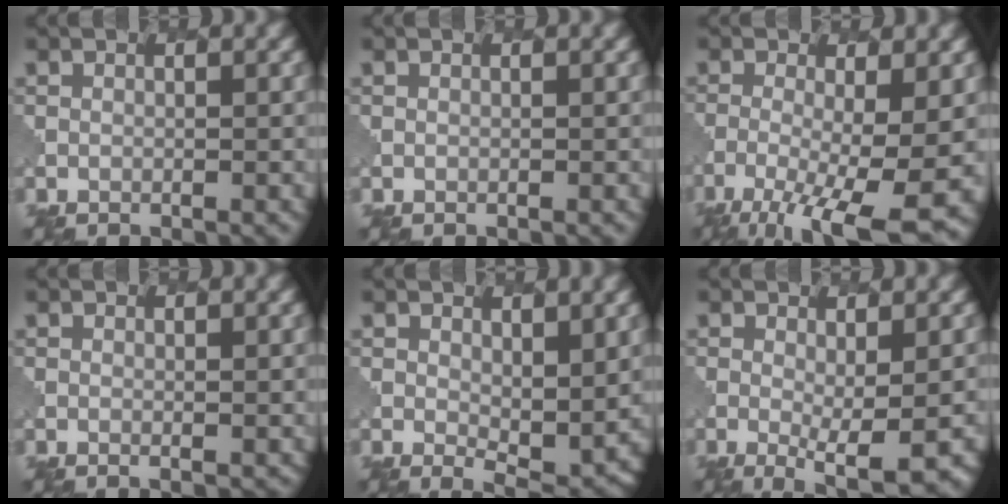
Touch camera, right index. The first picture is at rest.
{"total": 0.0}
{"total": 10.3, "force": [-4.6, 3.1, 8.7], "torque": [-0.158, -0.023, -0.072]}
{"total": 0.6, "force": [0.2, 0.1, 0.6], "torque": [-0.011, -0.005, 0.004]}
{"total": 3.8, "force": [1.2, 1.8, 3.2], "torque": [-0.050, -0.015, 0.026]}
{"total": 4.1, "force": [-0.5, 0.8, 4.0], "torque": [-0.065, -0.018, -0.003]}